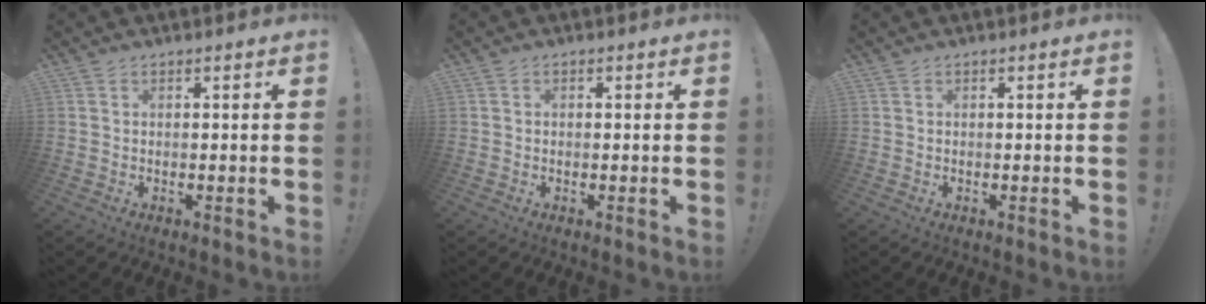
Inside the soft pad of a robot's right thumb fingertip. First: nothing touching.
{"total": 0.6, "force": [-0.3, 0.4, 0.3], "torque": [-0.008, 0.004, -0.006]}
{"total": 0.0}